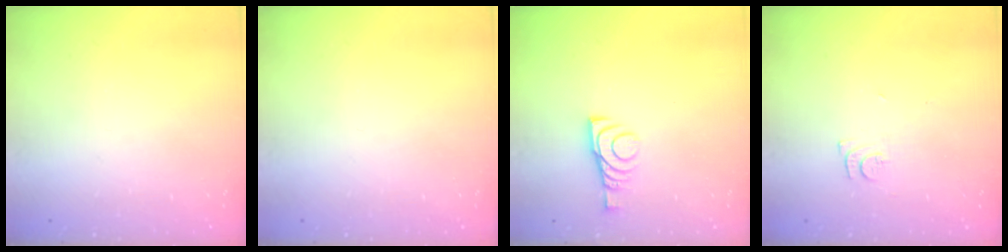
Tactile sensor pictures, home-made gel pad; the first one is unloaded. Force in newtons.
{"total": 0.0}
{"total": 6.4, "press": 6.4, "slide": 0.8}
{"total": 5.3, "press": 5.2, "slide": 0.6}